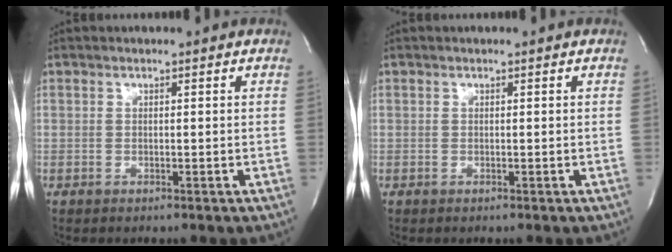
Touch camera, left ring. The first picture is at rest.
{"total": 0.0}